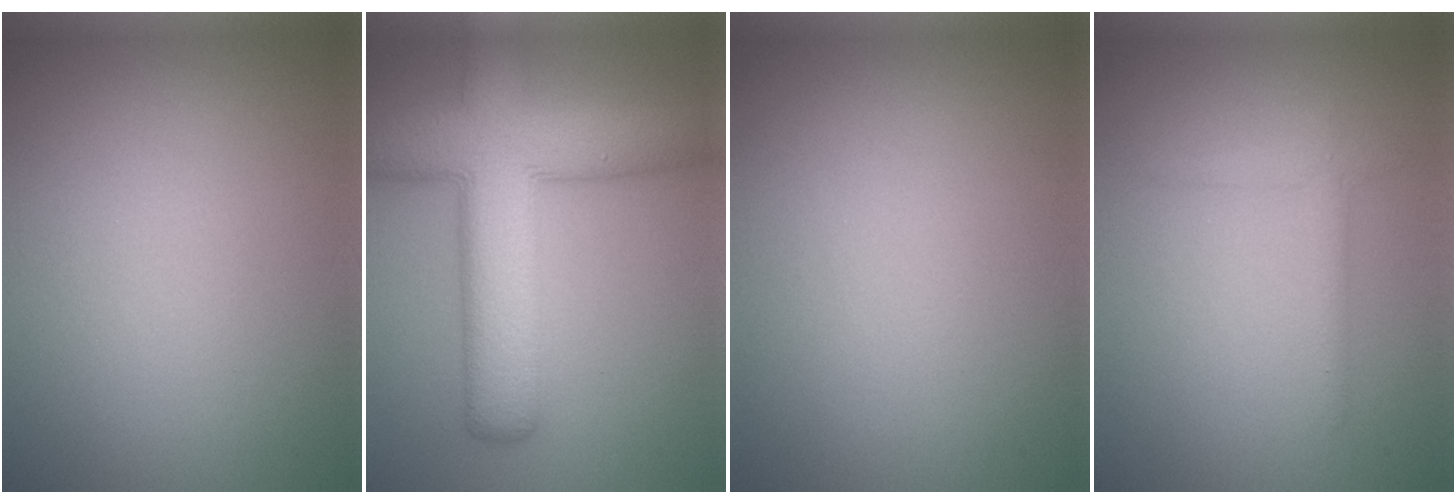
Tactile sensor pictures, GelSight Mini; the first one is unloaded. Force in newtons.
{"total": 10.0, "press": 10.0, "slide": 0.5}
{"total": 0.0}
{"total": 1.3, "press": 1.3, "slide": 0.1}